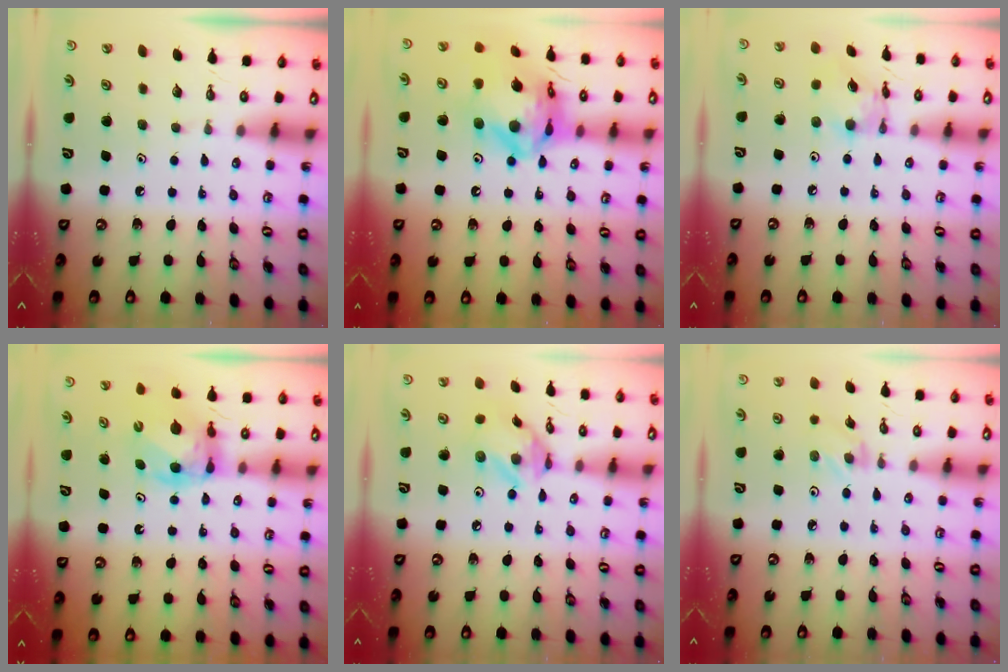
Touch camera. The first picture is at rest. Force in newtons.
{"total": 19.2, "press": 19.1, "slide": 2.1}
{"total": 7.8, "press": 7.8, "slide": 0.4}
{"total": 6.8, "press": 6.8, "slide": 0.4}
{"total": 11.3, "press": 11.2, "slide": 1.0}
{"total": 0.9, "press": 0.9, "slide": 0.2}